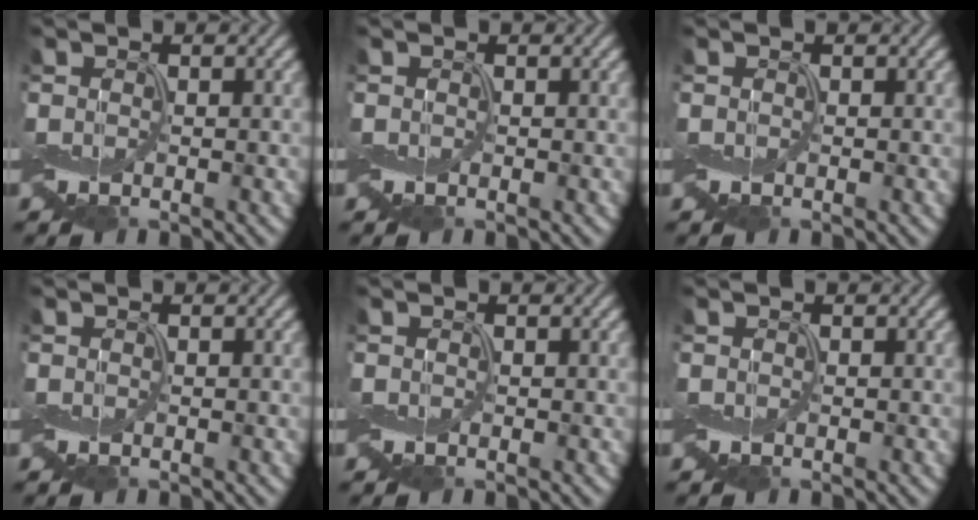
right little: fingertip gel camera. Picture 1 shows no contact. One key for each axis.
{"total": 0.0}
{"total": 0.0}
{"total": 0.0}
{"total": 0.0}
{"total": 0.0}